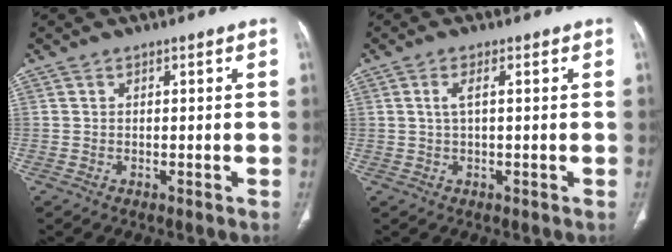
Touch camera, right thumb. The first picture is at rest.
{"total": 2.2, "force": [0.4, 0.5, 2.1], "torque": [-0.051, 0.008, 0.011]}